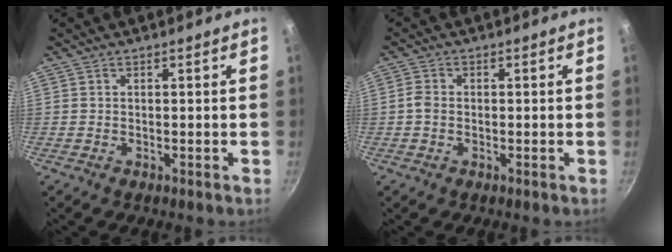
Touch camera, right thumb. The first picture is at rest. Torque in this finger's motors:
{"motor_torque": [-0.08, -0.09, 0.29, -0.18, 0.00]}